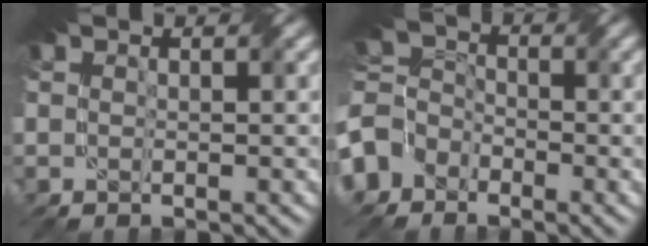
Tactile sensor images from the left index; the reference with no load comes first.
{"total": 5.2, "force": [-3.3, 3.9, 1.0], "torque": [-0.010, 0.011, -0.075]}